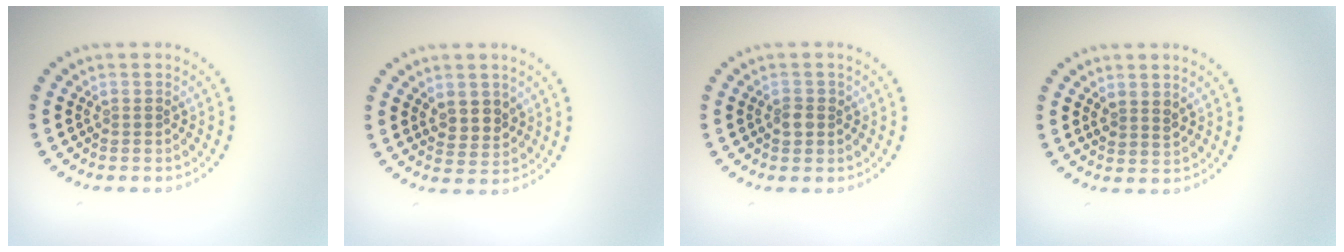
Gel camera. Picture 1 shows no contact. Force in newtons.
{"total": 2.6, "press": 2.4, "slide": 1.0}
{"total": 1.3, "press": 1.3, "slide": 0.3}
{"total": 1.4, "press": 1.2, "slide": 0.7}